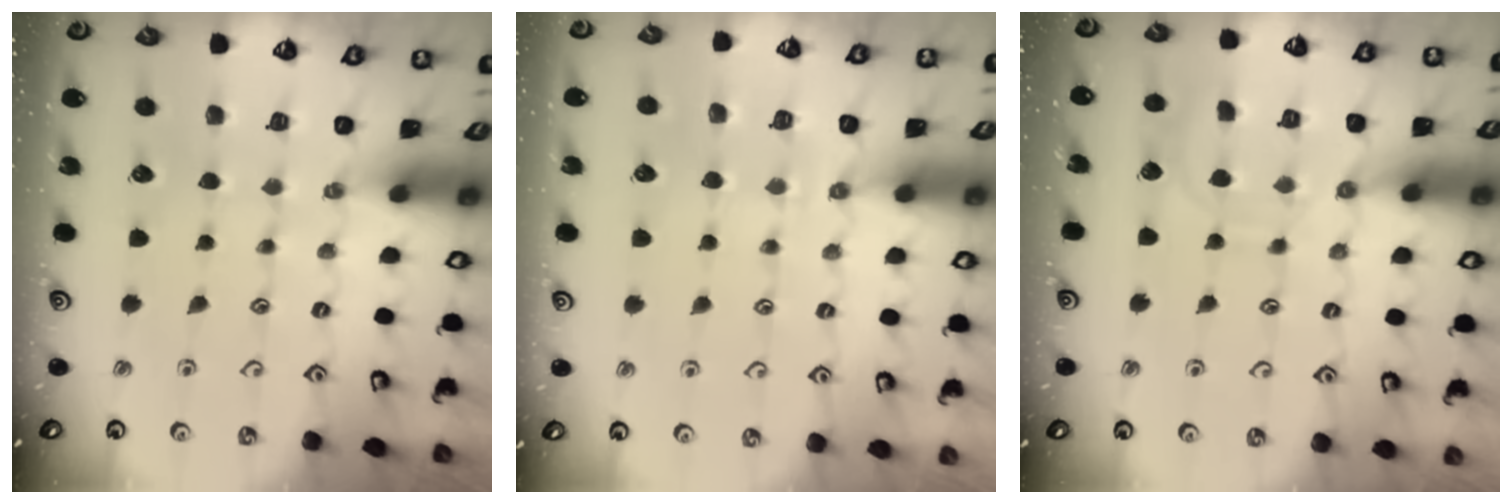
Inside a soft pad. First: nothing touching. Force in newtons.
{"total": 2.9, "press": 2.8, "slide": 0.6}
{"total": 8.6, "press": 8.5, "slide": 0.9}